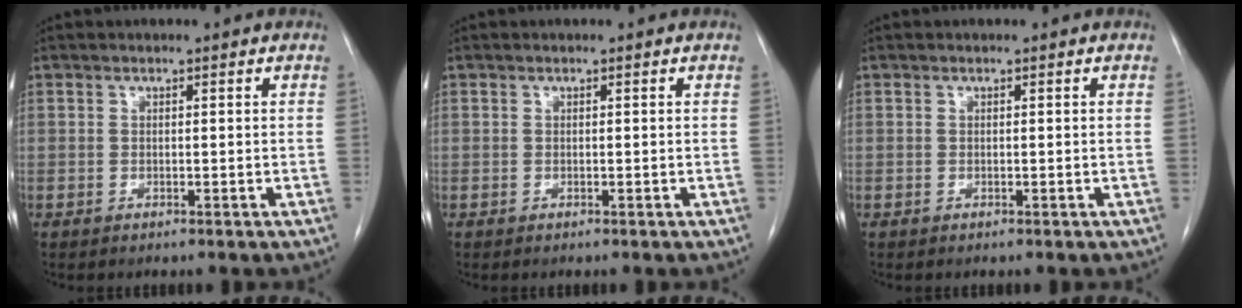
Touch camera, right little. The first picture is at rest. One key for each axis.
{"total": 0.0}
{"total": 0.0}